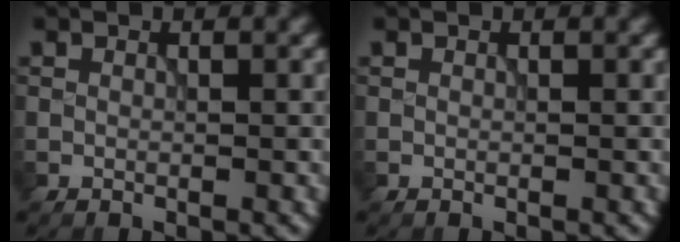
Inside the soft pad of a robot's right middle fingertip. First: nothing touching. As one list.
[{"total": 0.0}]